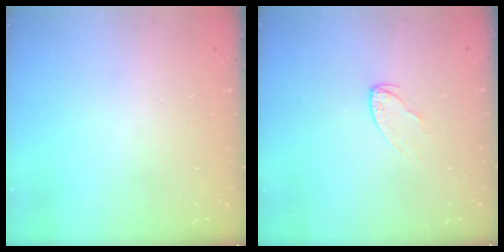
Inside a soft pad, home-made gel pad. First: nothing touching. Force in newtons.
{"total": 4.1, "press": 4.1, "slide": 0.5}